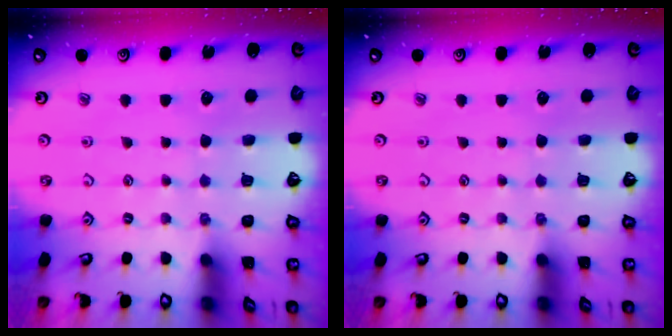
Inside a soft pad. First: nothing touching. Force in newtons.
{"total": 0.0}